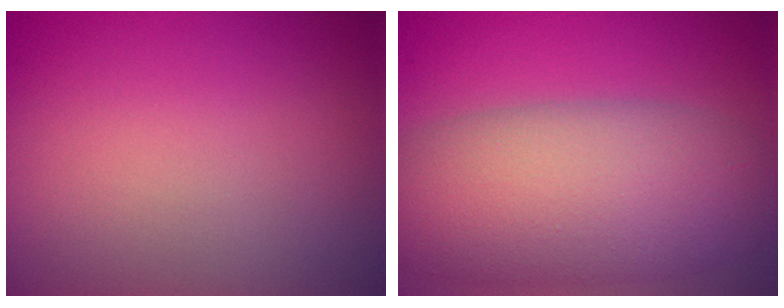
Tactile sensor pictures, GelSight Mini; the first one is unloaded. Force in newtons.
{"total": 9.6, "press": 9.6, "slide": 0.6}